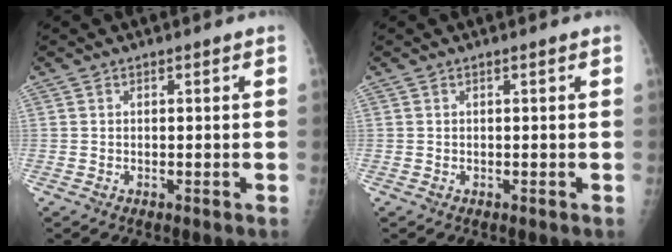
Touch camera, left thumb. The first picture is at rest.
{"total": 0.0}